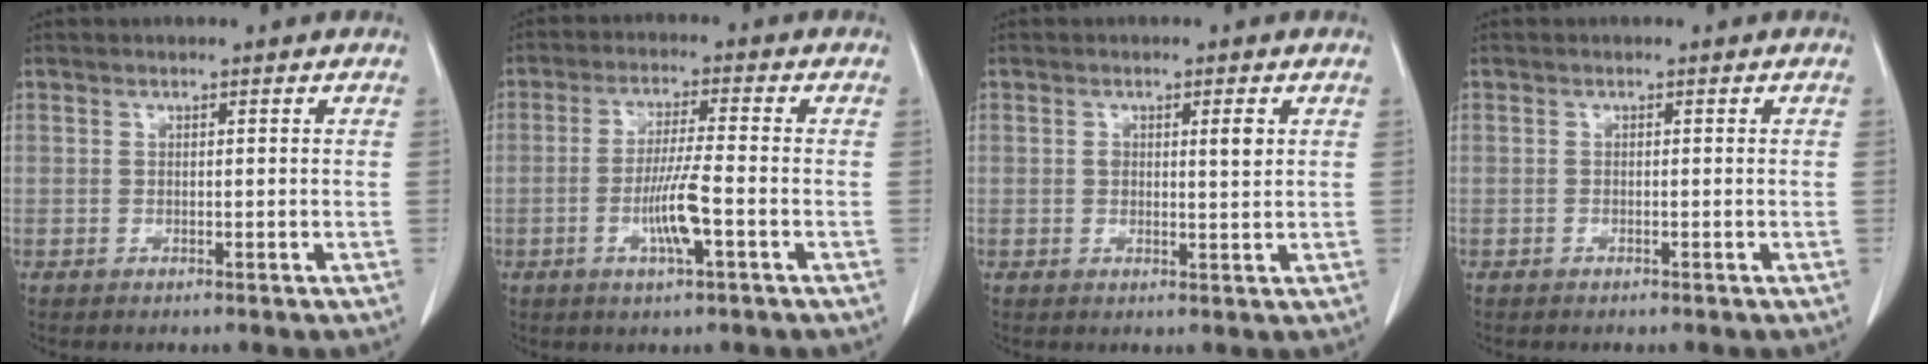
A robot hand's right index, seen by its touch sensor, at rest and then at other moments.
{"total": 6.6, "force": [-2.2, 0.1, 6.3], "torque": [-0.120, -0.006, -0.039]}
{"total": 2.8, "force": [0.8, 0.8, 2.5], "torque": [-0.041, 0.001, 0.014]}
{"total": 0.0}